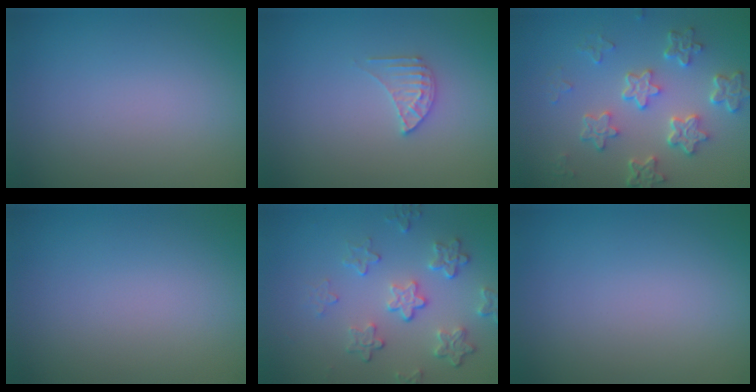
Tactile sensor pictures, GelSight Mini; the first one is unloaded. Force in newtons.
{"total": 1.7, "press": 1.7, "slide": 0.1}
{"total": 5.6, "press": 4.3, "slide": 3.6}
{"total": 0.0}
{"total": 4.5, "press": 3.3, "slide": 3.0}
{"total": 0.0}